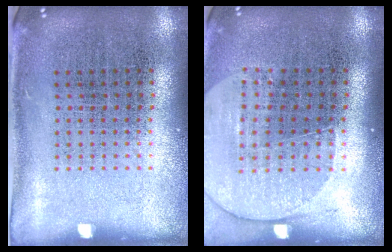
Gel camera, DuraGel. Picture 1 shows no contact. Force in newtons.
{"total": 1.7, "press": 1.5, "slide": 0.7}